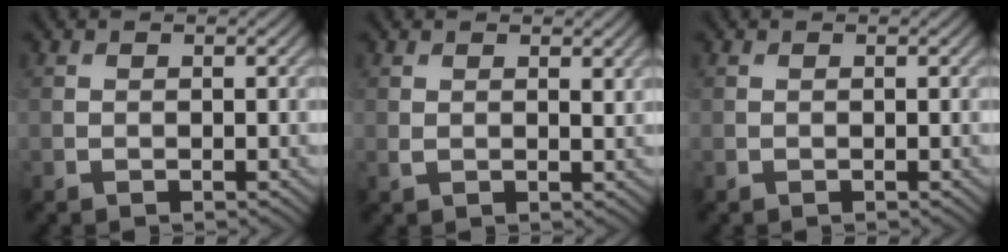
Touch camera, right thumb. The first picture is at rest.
{"total": 1.7, "force": [0.9, 0.8, 1.3], "torque": [-0.027, -0.005, 0.020]}
{"total": 0.0}